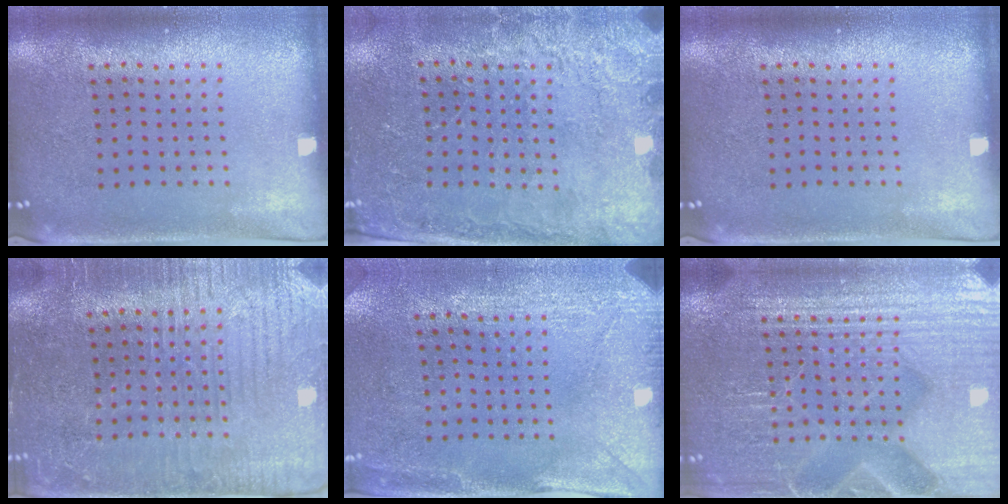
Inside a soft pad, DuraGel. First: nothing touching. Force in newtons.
{"total": 2.5, "press": 2.4, "slide": 0.7}
{"total": 0.0}
{"total": 3.5, "press": 3.4, "slide": 0.9}
{"total": 3.0, "press": 2.6, "slide": 1.4}
{"total": 7.5, "press": 7.5, "slide": 1.1}